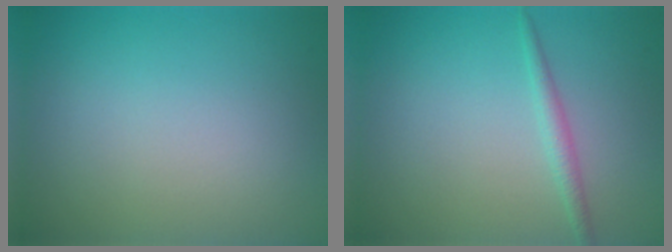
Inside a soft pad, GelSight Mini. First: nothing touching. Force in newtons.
{"total": 1.4, "press": 1.4, "slide": 0.1}